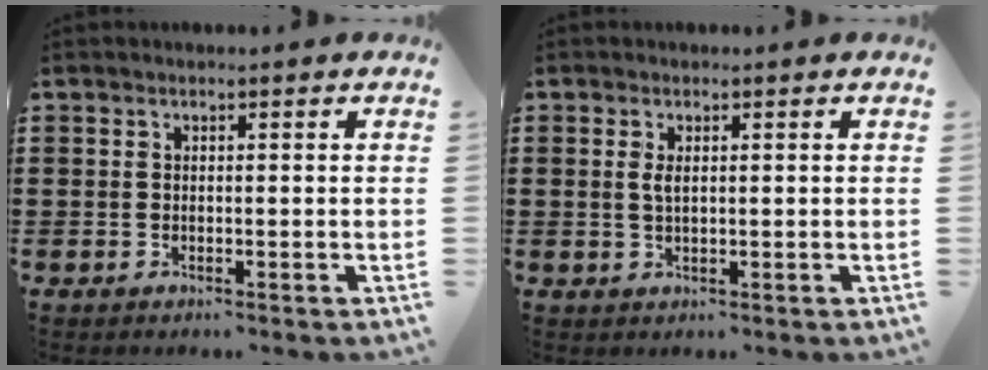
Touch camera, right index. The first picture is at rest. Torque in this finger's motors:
{"motor_torque": [1.19, 0.94, 0.14, 0.02]}